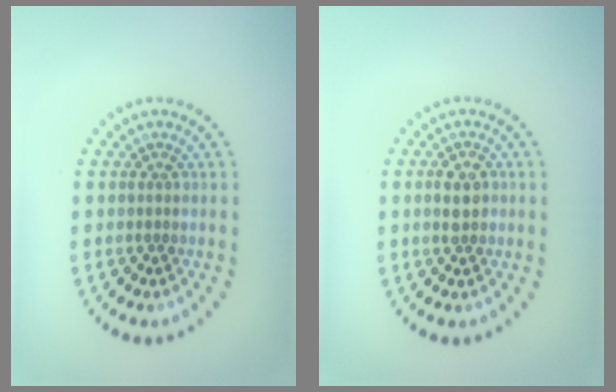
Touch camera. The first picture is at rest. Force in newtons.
{"total": 2.0, "press": 1.9, "slide": 0.3}